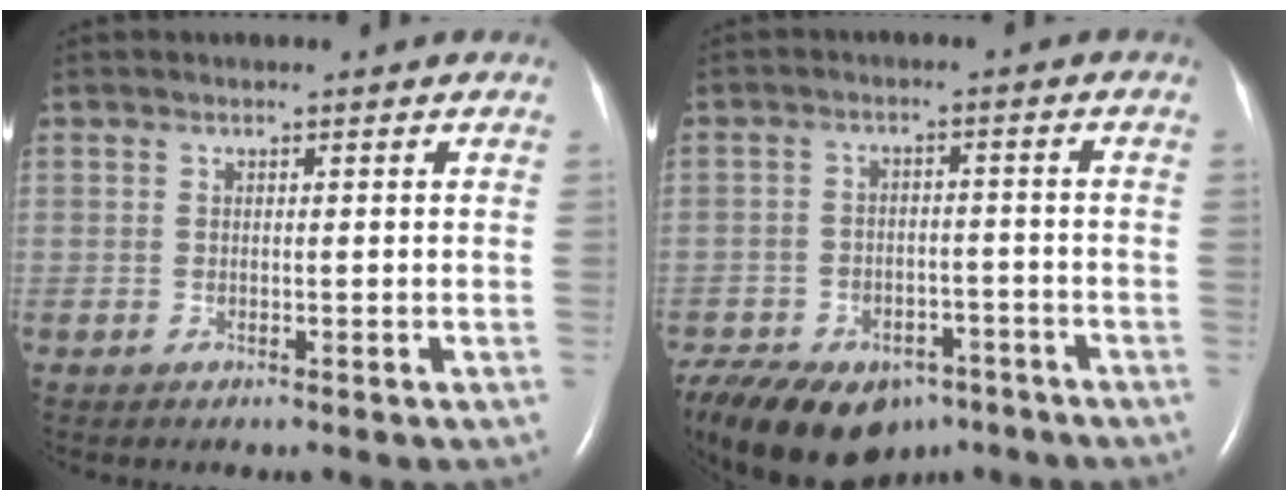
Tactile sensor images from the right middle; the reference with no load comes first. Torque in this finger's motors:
{"motor_torque": [0.96, -0.93, 0.17, 0.06]}